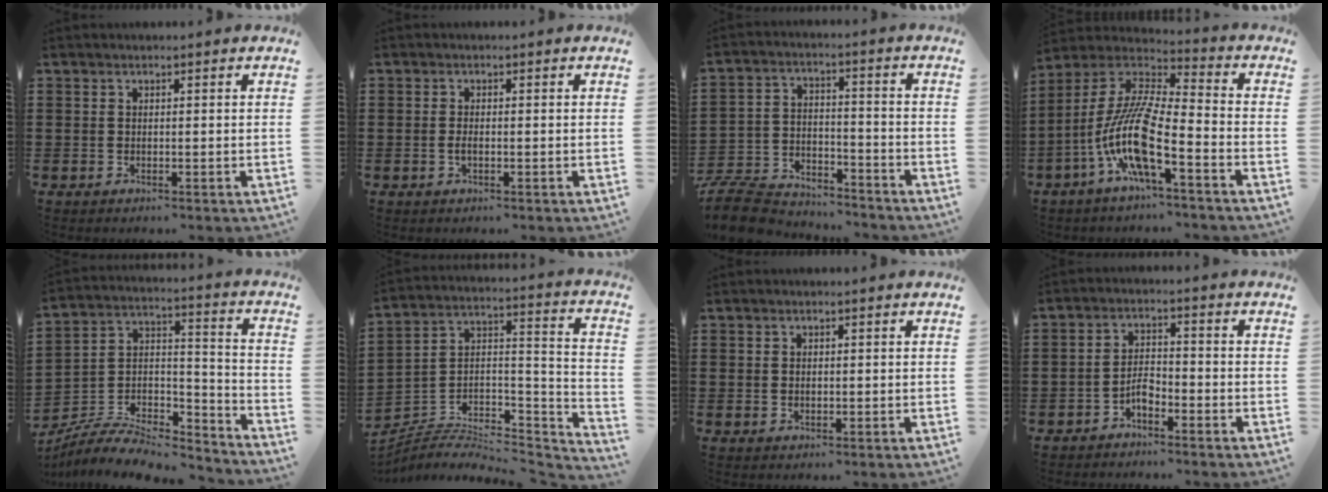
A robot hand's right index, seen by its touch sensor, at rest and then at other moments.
{"total": 1.1, "force": [-0.2, 0.4, 1.0], "torque": [-0.018, 0.000, -0.004]}
{"total": 9.4, "force": [-8.9, 2.3, 1.9], "torque": [-0.054, 0.024, -0.180]}
{"total": 11.7, "force": [-6.0, 1.6, 9.9], "torque": [-0.236, -0.033, -0.130]}
{"total": 6.7, "force": [-5.9, 2.2, 2.3], "torque": [-0.044, 0.003, -0.116]}
{"total": 5.3, "force": [-4.3, 2.5, 1.8], "torque": [-0.042, -0.006, -0.090]}
{"total": 0.7, "force": [0.2, 0.6, 0.4], "torque": [-0.010, 0.003, 0.003]}
{"total": 3.3, "force": [-2.2, 1.3, 2.1], "torque": [-0.047, 0.005, -0.046]}